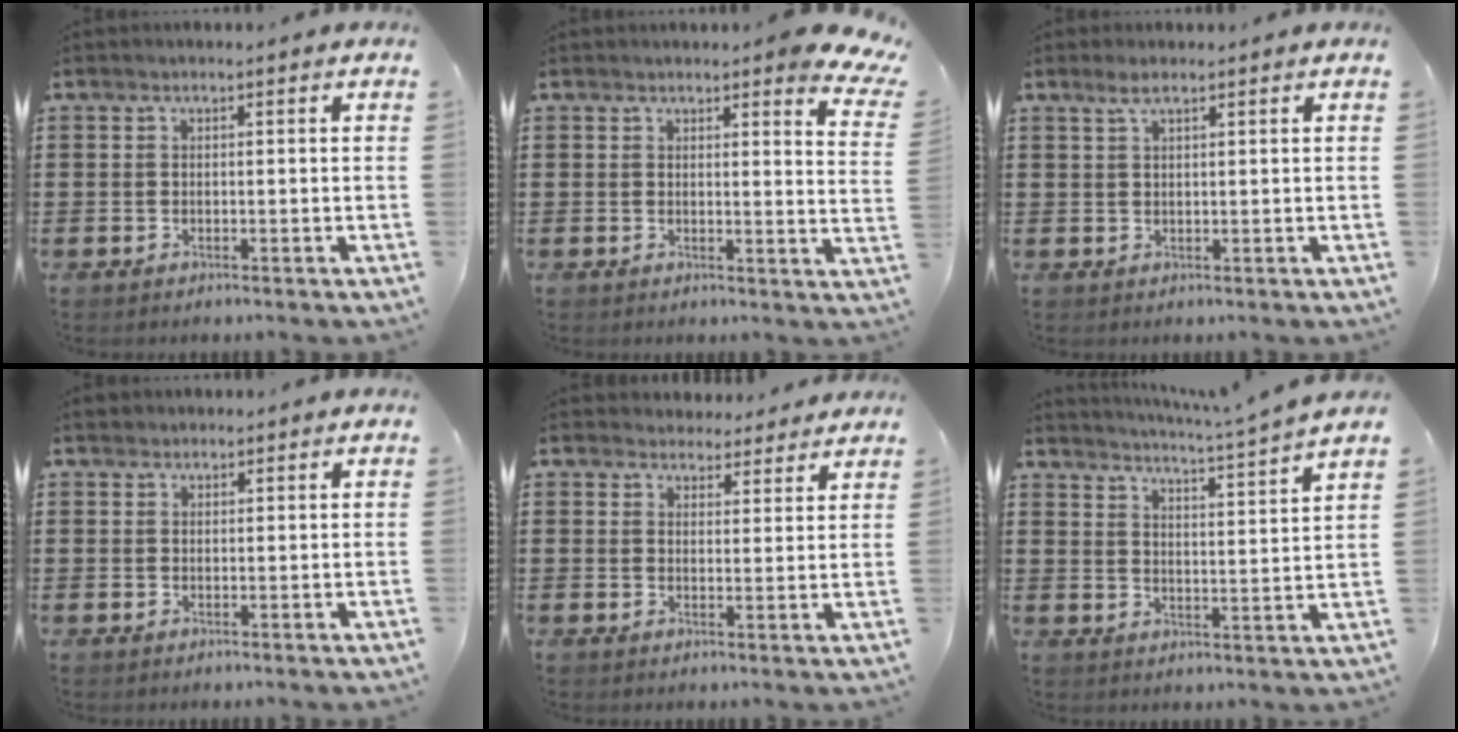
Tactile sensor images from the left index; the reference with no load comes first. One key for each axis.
{"total": 4.0, "fx": 3.6, "fy": 0.3, "fz": 1.5, "tx": -0.019, "ty": -0.019, "tz": 0.062}
{"total": 2.1, "fx": 1.3, "fy": 0.4, "fz": 1.5, "tx": -0.032, "ty": 0.002, "tz": 0.024}
{"total": 1.3, "fx": 1.1, "fy": 0.7, "fz": 0.0, "tx": -0.002, "ty": 0.003, "tz": 0.022}
{"total": 3.6, "fx": 3.4, "fy": 1.0, "fz": 0.1, "tx": -0.006, "ty": -0.012, "tz": 0.063}
{"total": 4.1, "fx": 3.6, "fy": -1.3, "fz": 1.3, "tx": -0.033, "ty": -0.037, "tz": 0.054}